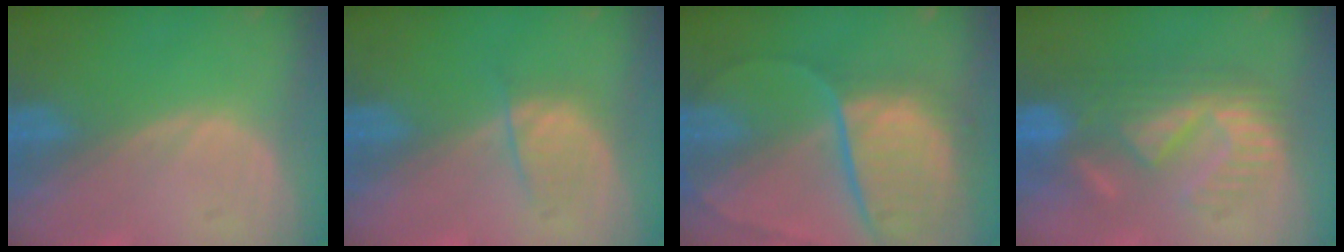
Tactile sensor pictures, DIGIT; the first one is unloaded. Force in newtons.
{"total": 2.6, "press": 2.5, "slide": 0.5}
{"total": 11.0, "press": 9.2, "slide": 6.1}
{"total": 9.0, "press": 8.7, "slide": 2.2}